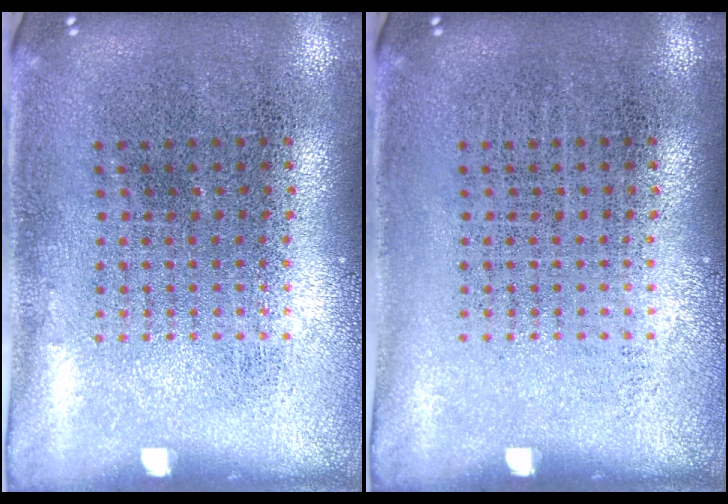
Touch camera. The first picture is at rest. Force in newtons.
{"total": 0.0}